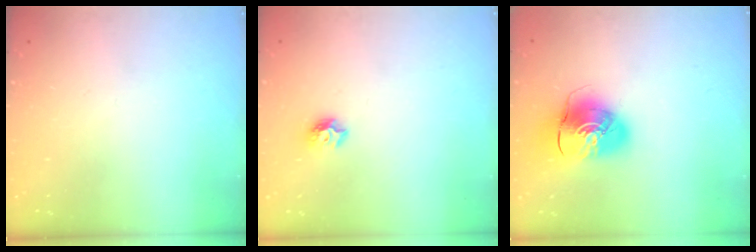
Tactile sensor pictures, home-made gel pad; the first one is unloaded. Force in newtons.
{"total": 5.1, "press": 5.0, "slide": 0.6}
{"total": 9.9, "press": 9.8, "slide": 1.4}